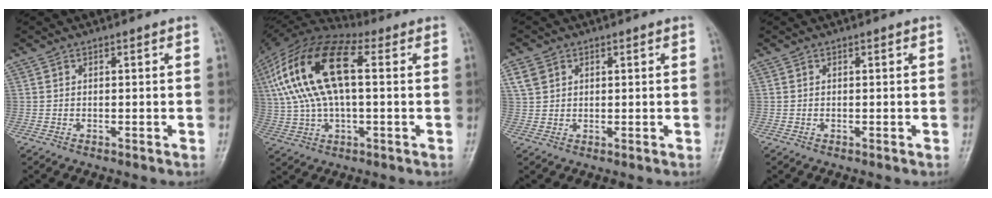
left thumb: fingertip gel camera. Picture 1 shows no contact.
{"total": 20.6, "force": [3.5, 9.8, 17.8], "torque": [-0.359, 0.032, 0.055]}
{"total": 3.8, "force": [1.5, 3.0, 1.7], "torque": [-0.025, 0.005, 0.033]}
{"total": 0.0}